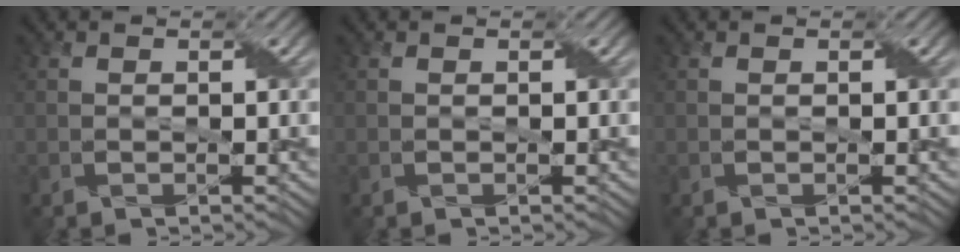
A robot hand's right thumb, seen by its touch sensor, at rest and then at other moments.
{"total": 0.0}
{"total": 0.0}